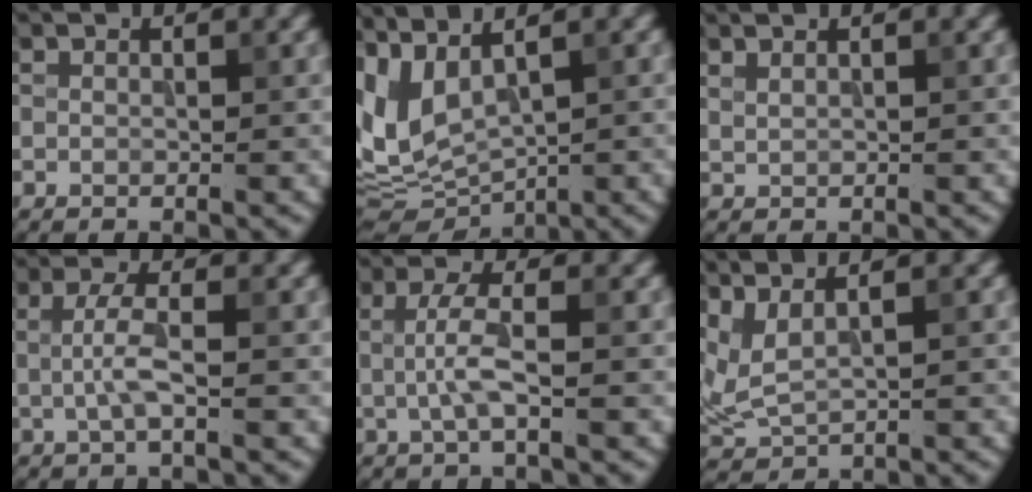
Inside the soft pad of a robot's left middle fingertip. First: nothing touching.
{"total": 6.5, "force": [1.8, 3.0, 5.5], "torque": [-0.133, -0.006, 0.046]}
{"total": 1.2, "force": [0.9, 0.5, 0.6], "torque": [-0.007, -0.004, 0.010]}
{"total": 2.5, "force": [-0.3, 0.4, 2.5], "torque": [-0.058, 0.001, -0.007]}
{"total": 2.8, "force": [-0.3, 0.5, 2.8], "torque": [-0.065, 0.001, -0.007]}
{"total": 2.9, "force": [1.9, 0.7, 2.0], "torque": [-0.058, 0.002, 0.045]}